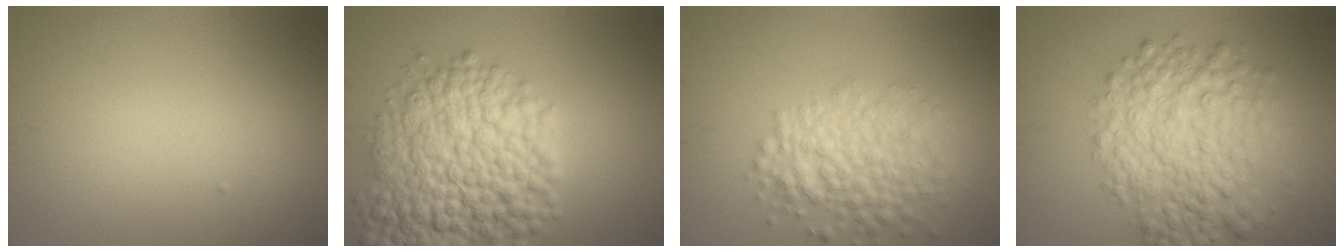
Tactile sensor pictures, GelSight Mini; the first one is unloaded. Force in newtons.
{"total": 11.0, "press": 11.0, "slide": 0.4}
{"total": 5.2, "press": 5.2, "slide": 0.2}
{"total": 7.4, "press": 7.4, "slide": 0.2}